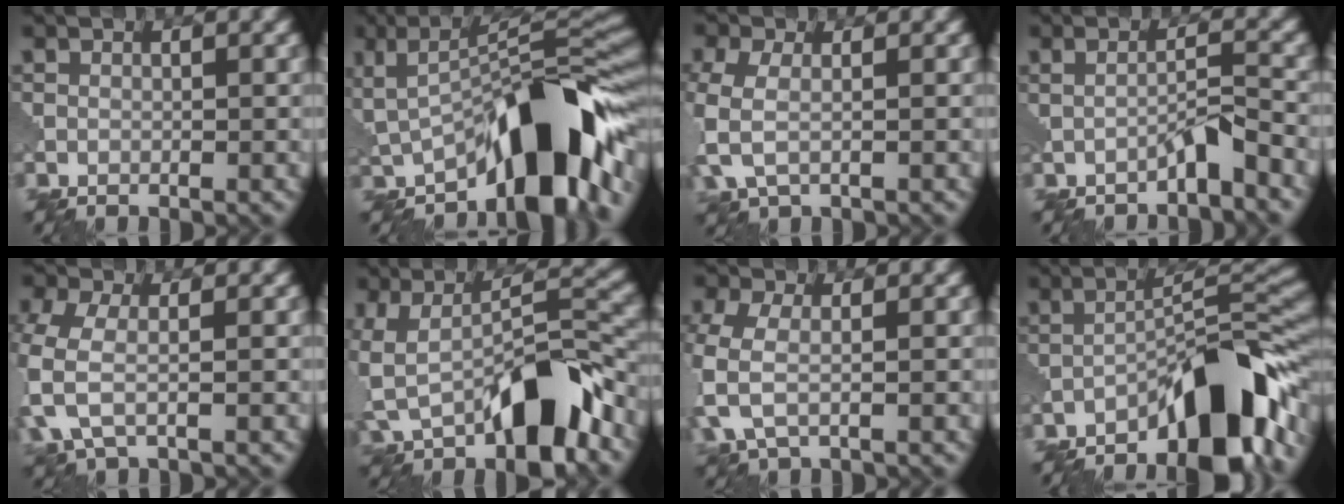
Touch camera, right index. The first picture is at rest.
{"total": 11.2, "force": [-4.2, 4.1, 9.6], "torque": [-0.113, 0.016, -0.080]}
{"total": 4.5, "force": [-0.9, 2.7, 3.6], "torque": [-0.101, -0.002, -0.023]}
{"total": 2.0, "force": [-1.2, 0.1, 1.7], "torque": [-0.029, 0.008, -0.028]}
{"total": 5.3, "force": [-1.6, 2.7, 4.3], "torque": [-0.118, -0.002, -0.041]}
{"total": 10.5, "force": [-3.7, 4.7, 8.6], "torque": [-0.152, 0.005, -0.065]}
{"total": 4.8, "force": [-1.3, 2.6, 3.9], "torque": [-0.109, -0.002, -0.034]}
{"total": 10.1, "force": [-6.4, 2.6, 7.5], "torque": [-0.097, 0.024, -0.108]}